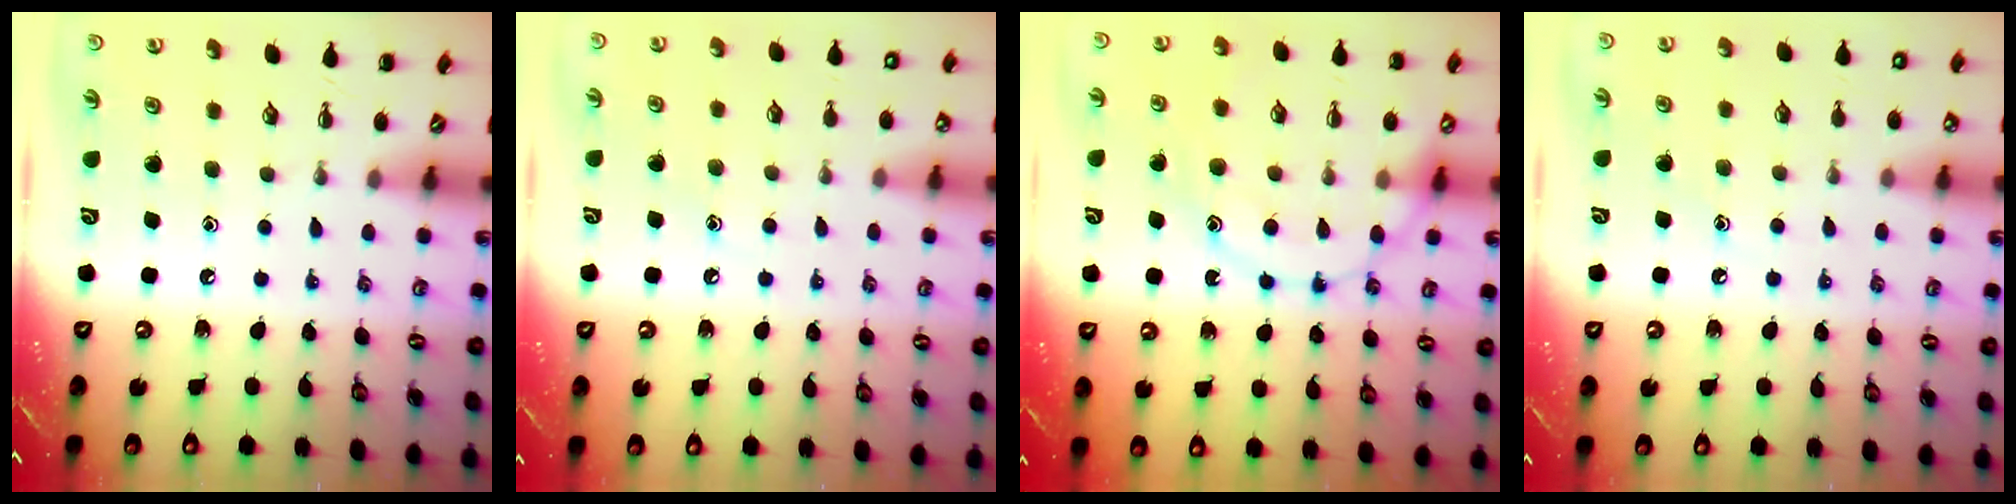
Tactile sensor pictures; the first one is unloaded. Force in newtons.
{"total": 6.7, "press": 6.5, "slide": 1.7}
{"total": 12.6, "press": 12.6, "slide": 0.9}
{"total": 6.1, "press": 5.9, "slide": 1.6}